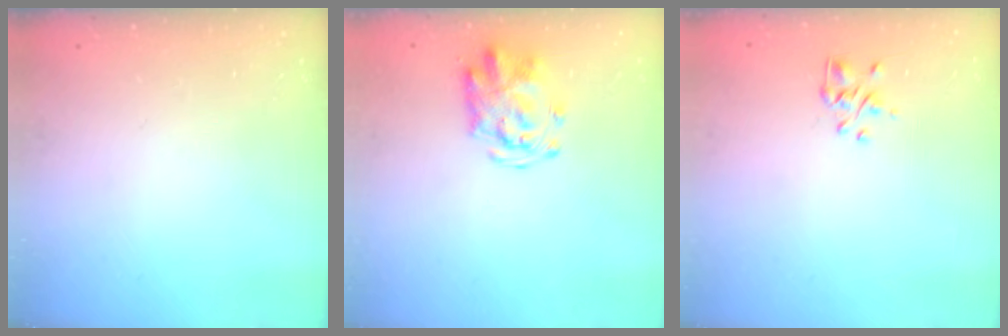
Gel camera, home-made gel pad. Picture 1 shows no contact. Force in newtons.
{"total": 5.0, "press": 4.9, "slide": 0.8}
{"total": 1.7, "press": 1.6, "slide": 0.6}